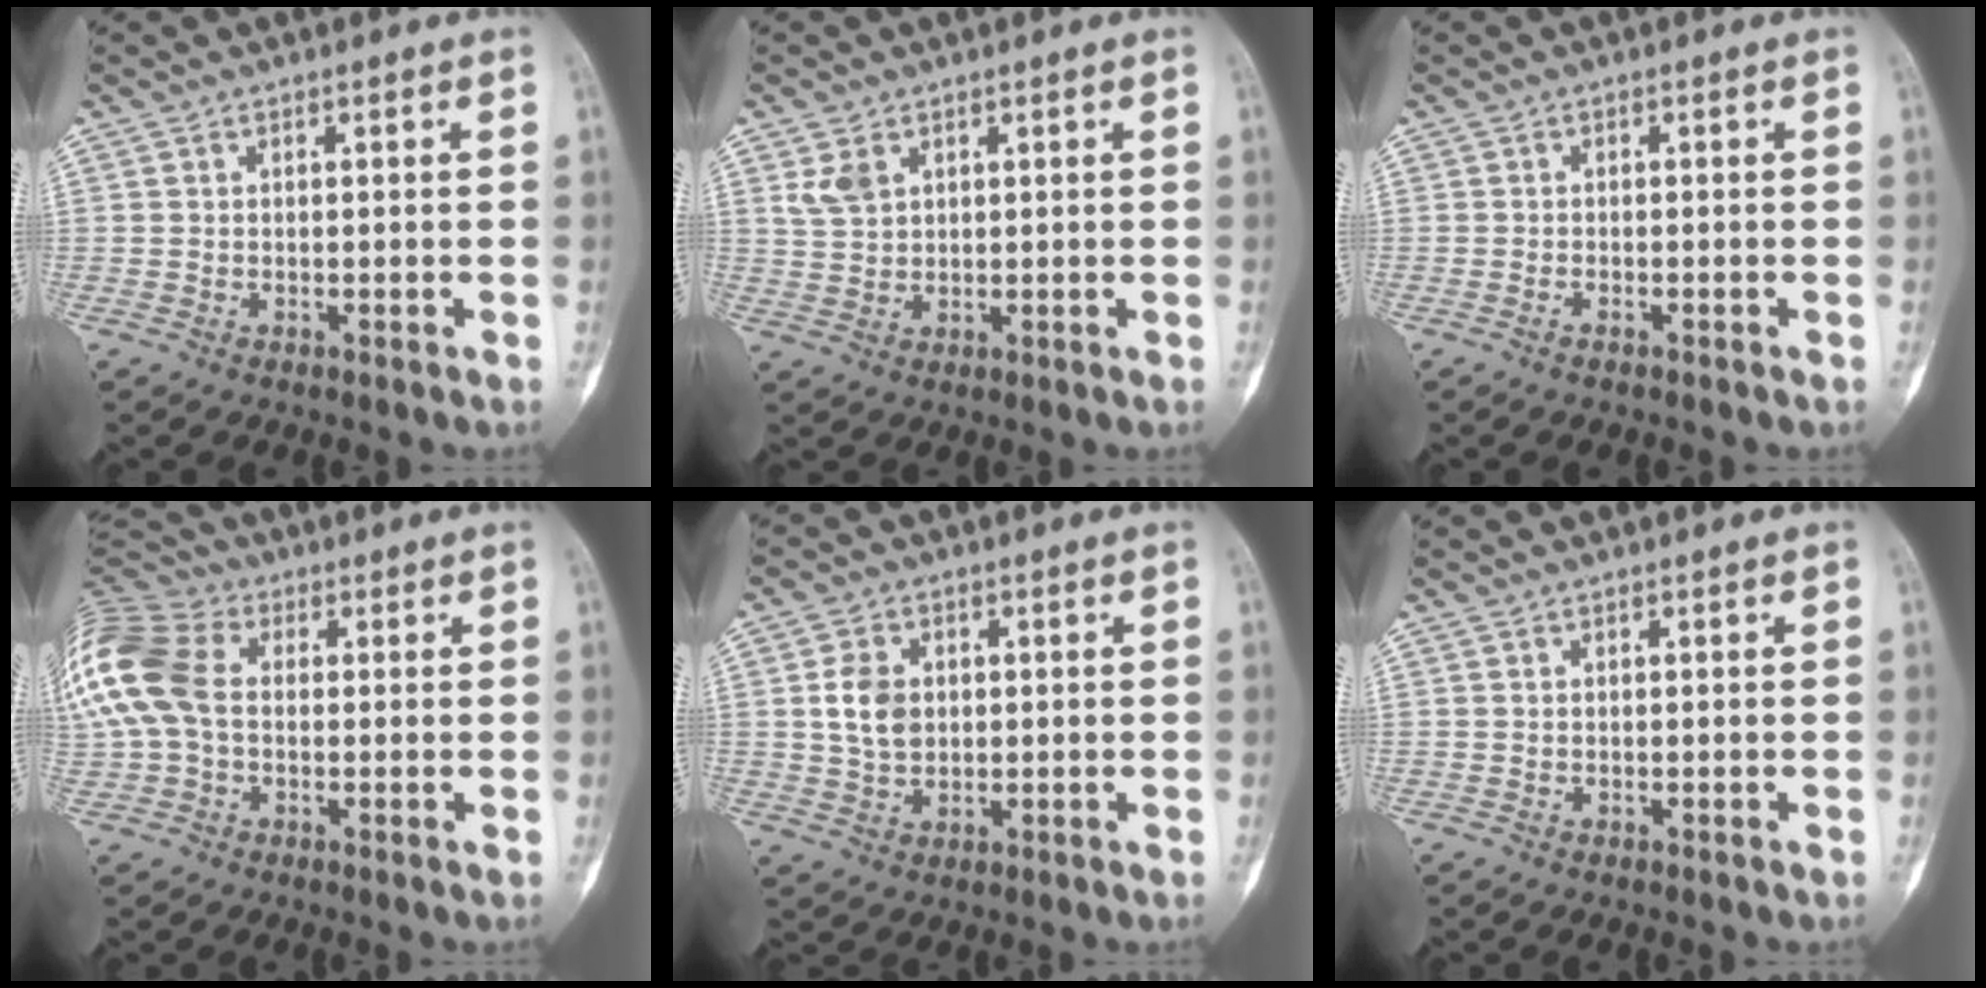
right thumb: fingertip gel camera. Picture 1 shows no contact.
{"total": 3.9, "force": [2.0, 2.6, 2.2], "torque": [-0.038, -0.005, 0.049]}
{"total": 0.6, "force": [-0.5, 0.2, 0.3], "torque": [-0.010, 0.004, -0.008]}
{"total": 18.8, "force": [2.1, 13.4, 13.1], "torque": [-0.323, 0.036, 0.035]}
{"total": 6.4, "force": [1.0, 4.7, 4.2], "torque": [-0.066, -0.003, 0.021]}
{"total": 0.0}